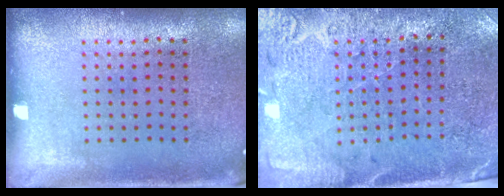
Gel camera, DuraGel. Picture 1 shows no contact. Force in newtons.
{"total": 2.8, "press": 2.5, "slide": 1.1}